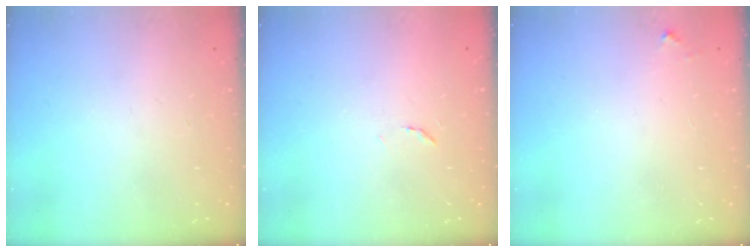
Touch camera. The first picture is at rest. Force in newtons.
{"total": 5.9, "press": 5.9, "slide": 0.4}
{"total": 2.8, "press": 2.8, "slide": 0.2}